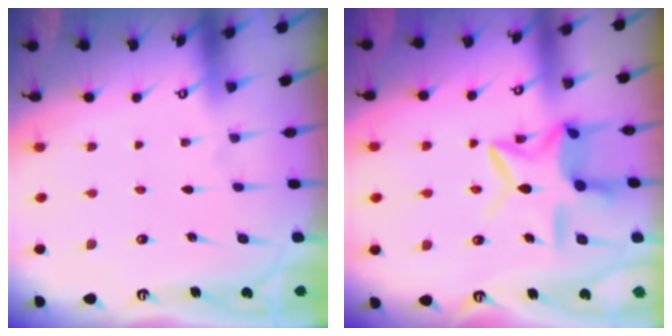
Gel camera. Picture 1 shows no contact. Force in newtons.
{"total": 12.8, "press": 12.7, "slide": 1.0}